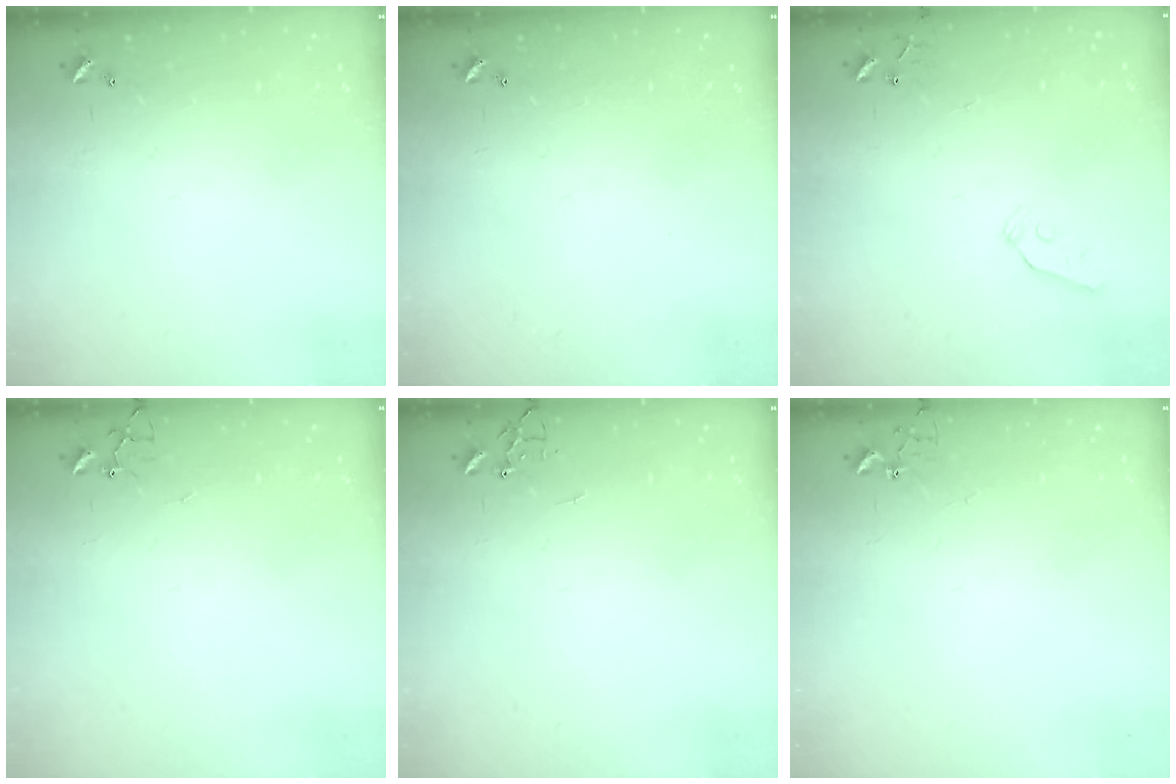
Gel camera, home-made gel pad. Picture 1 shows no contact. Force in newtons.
{"total": 0.0}
{"total": 5.2, "press": 5.2, "slide": 0.6}
{"total": 3.8, "press": 3.7, "slide": 0.3}
{"total": 0.0}
{"total": 2.7, "press": 2.7, "slide": 0.2}